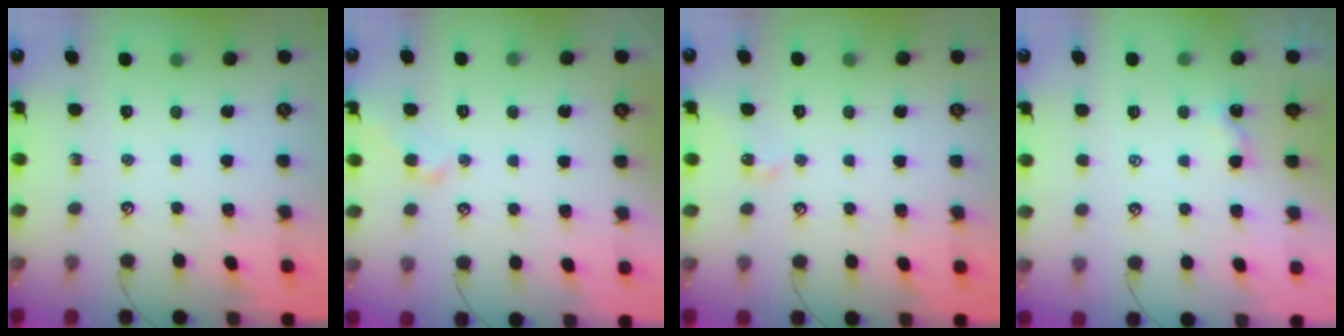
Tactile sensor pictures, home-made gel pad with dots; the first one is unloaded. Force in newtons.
{"total": 1.1, "press": 1.1, "slide": 0.2}
{"total": 4.3, "press": 4.3, "slide": 0.7}
{"total": 2.1, "press": 2.1, "slide": 0.2}